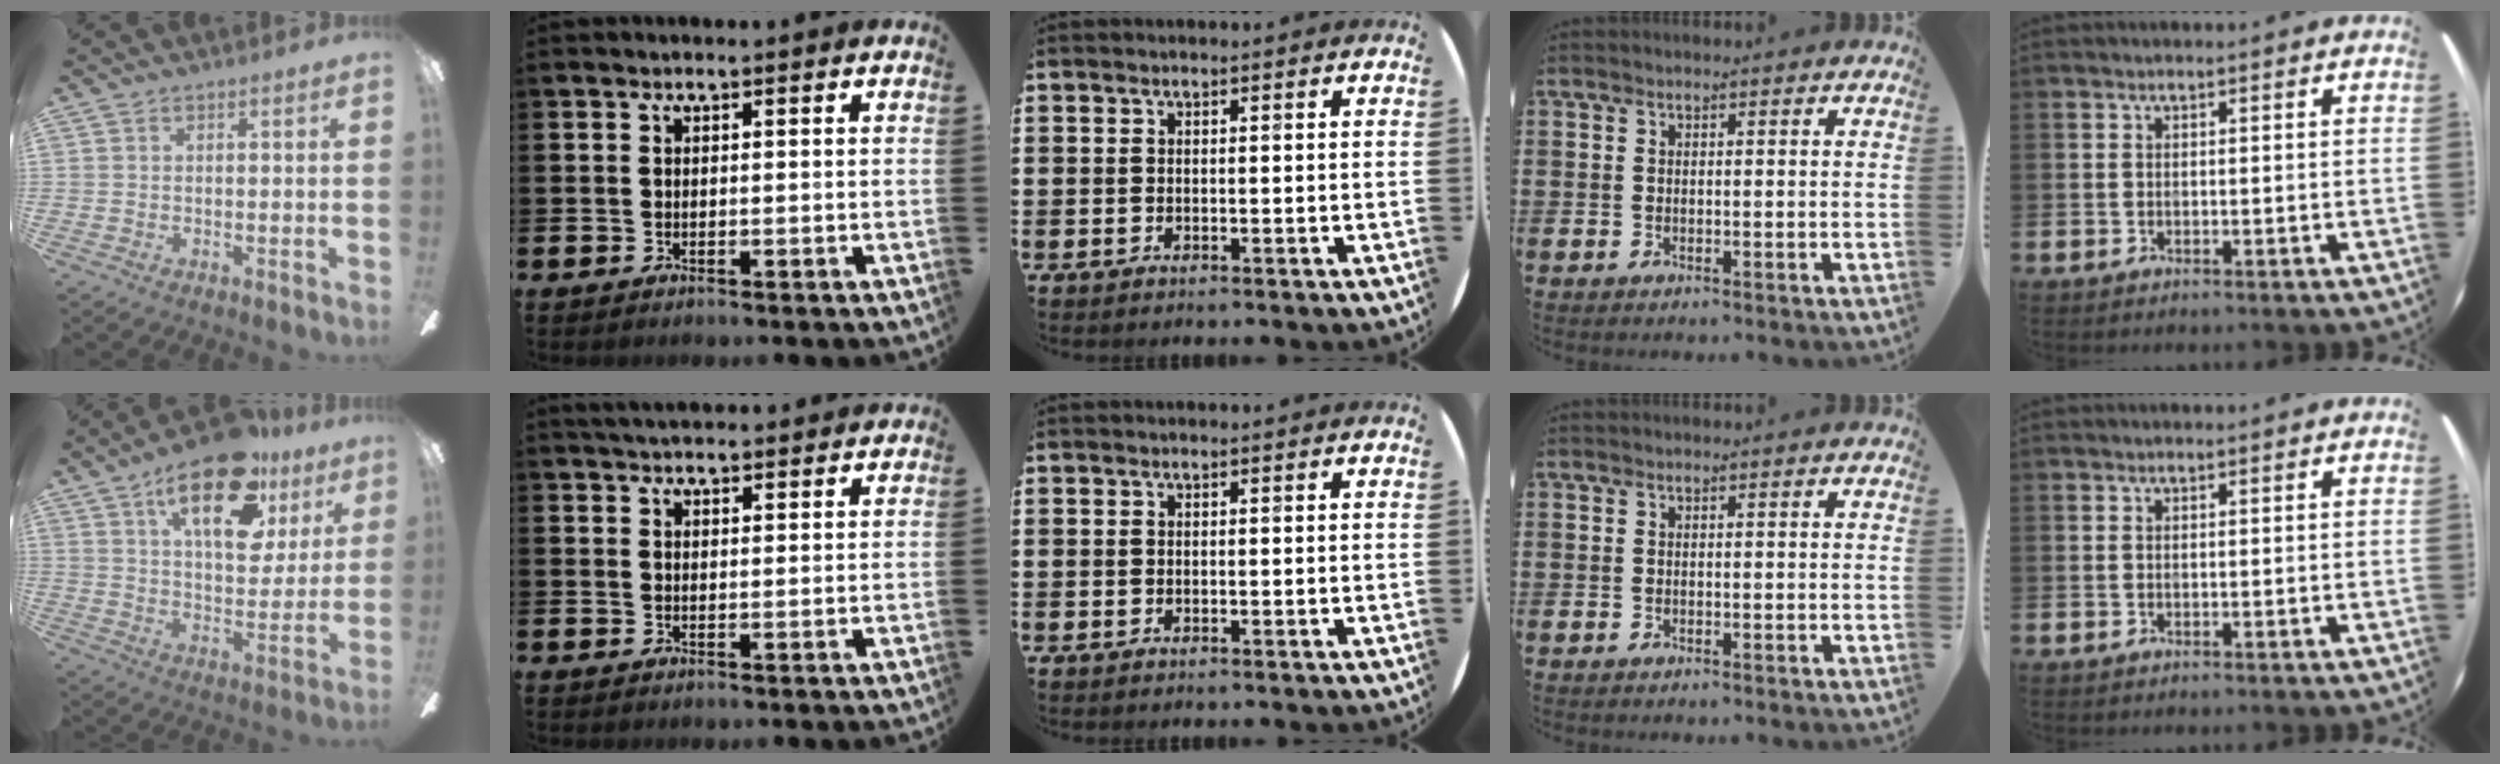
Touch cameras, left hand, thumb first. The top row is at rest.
{"thumb": {"total": 21.4, "force": [12.0, 9.7, 14.8], "torque": [-0.223, -0.050, 0.198]}, "index": {"total": 3.3, "force": [3.2, 0.6, 0.6], "torque": [-0.016, -0.010, 0.059]}}